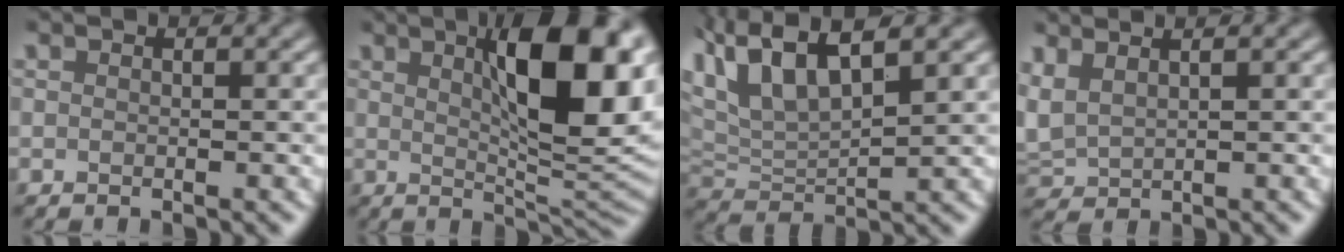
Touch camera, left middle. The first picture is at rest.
{"total": 11.2, "force": [3.1, 3.4, 10.2], "torque": [-0.143, 0.005, 0.053]}
{"total": 8.2, "force": [4.7, 3.0, 6.0], "torque": [-0.133, 0.021, 0.088]}
{"total": 1.9, "force": [1.4, 0.7, 1.1], "torque": [-0.036, 0.009, 0.035]}